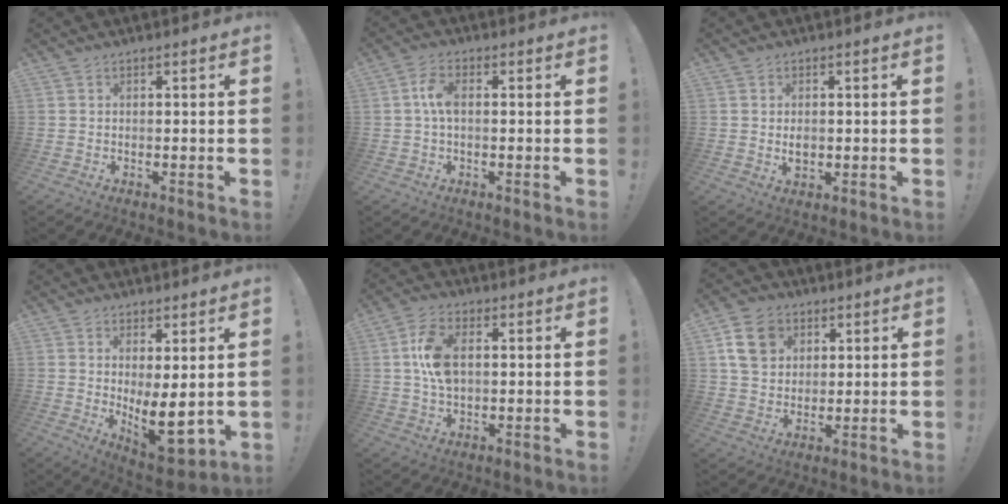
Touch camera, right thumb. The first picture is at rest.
{"total": 5.5, "force": [0.3, 2.7, 4.8], "torque": [-0.094, 0.012, 0.007]}
{"total": 3.2, "force": [-0.2, 2.4, 2.1], "torque": [-0.023, -0.002, -0.005]}
{"total": 10.4, "force": [-0.3, 4.2, 9.5], "torque": [-0.110, -0.032, 0.004]}
{"total": 10.1, "force": [1.4, 6.0, 8.0], "torque": [-0.152, 0.001, 0.026]}
{"total": 12.7, "force": [4.9, 10.0, 6.0], "torque": [-0.086, -0.010, 0.101]}